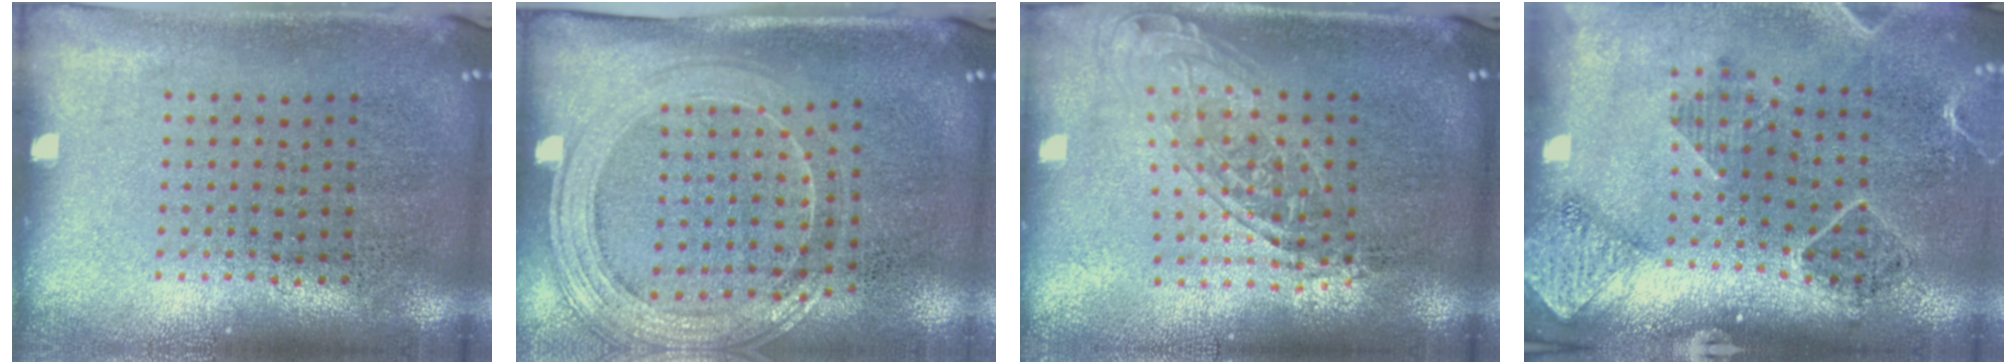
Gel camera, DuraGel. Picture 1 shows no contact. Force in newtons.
{"total": 1.7, "press": 1.6, "slide": 0.6}
{"total": 1.5, "press": 1.3, "slide": 0.8}
{"total": 1.6, "press": 1.6, "slide": 0.1}